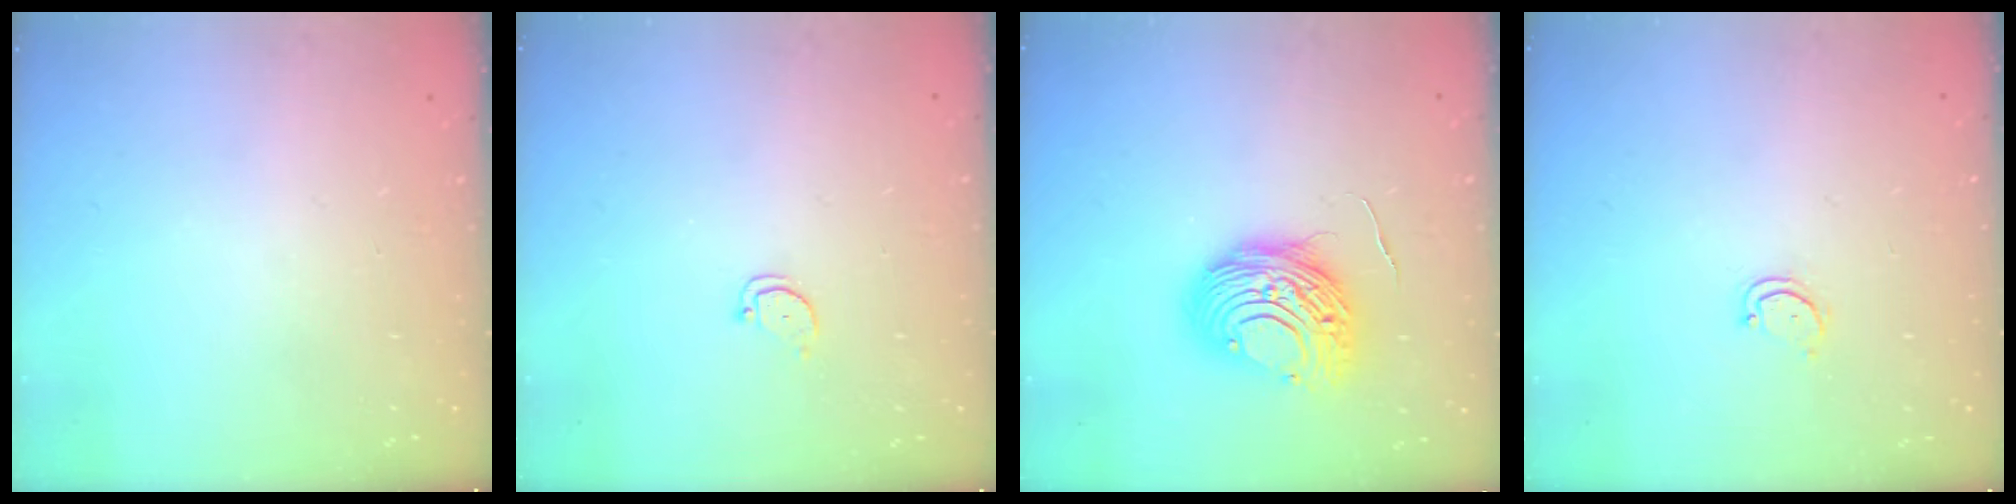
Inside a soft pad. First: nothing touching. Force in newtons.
{"total": 2.0, "press": 2.0, "slide": 0.2}
{"total": 12.0, "press": 12.0, "slide": 0.9}
{"total": 2.7, "press": 2.7, "slide": 0.3}